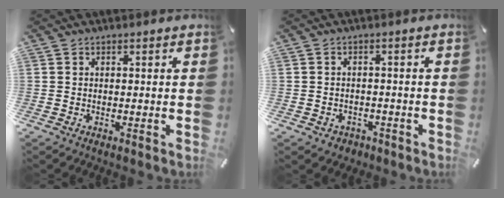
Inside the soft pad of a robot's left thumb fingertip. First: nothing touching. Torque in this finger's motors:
{"motor_torque": [-0.45, 0.47, 0.07, -0.07, 0.00]}